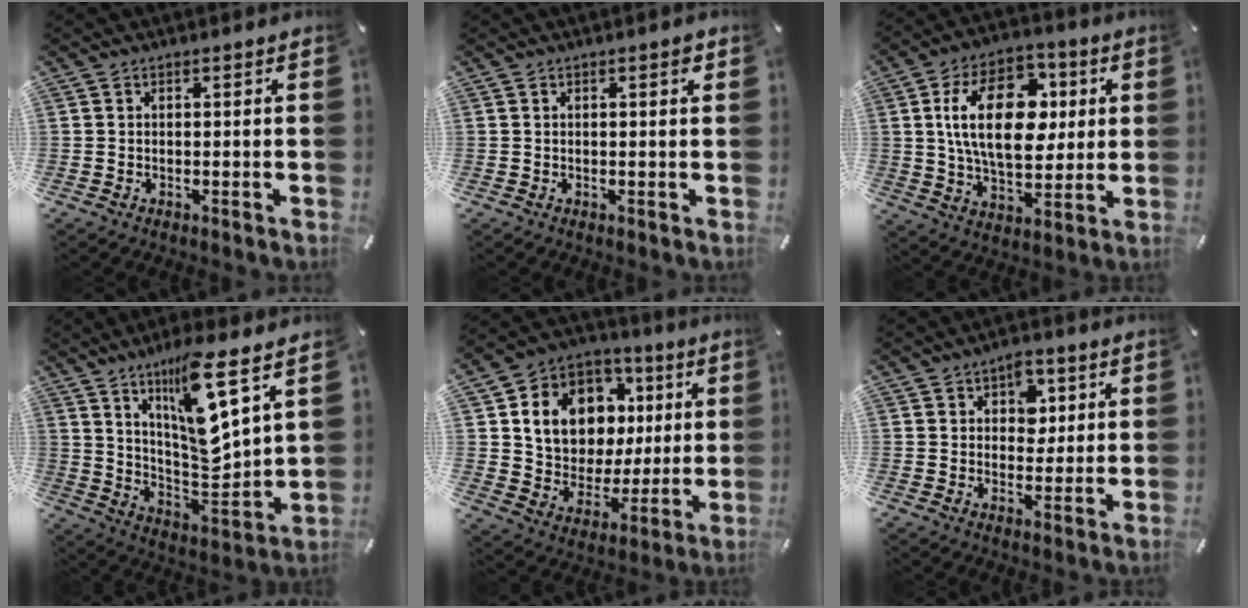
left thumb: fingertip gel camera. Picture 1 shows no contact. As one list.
[{"total": 1.1, "force": [0.5, 0.2, 1.0], "torque": [-0.019, 0.003, 0.007]}, {"total": 19.8, "force": [3.8, 12.1, 15.1], "torque": [-0.271, 0.013, 0.064]}, {"total": 15.7, "force": [10.1, 3.5, 11.5], "torque": [-0.198, -0.069, 0.164]}, {"total": 14.2, "force": [3.5, 11.9, 6.8], "torque": [-0.116, -0.013, 0.078]}, {"total": 6.0, "force": [2.2, 4.6, 3.0], "torque": [-0.025, -0.006, 0.030]}]